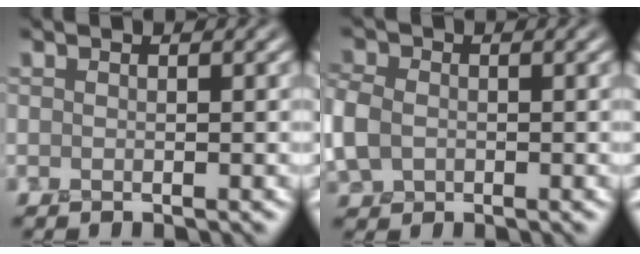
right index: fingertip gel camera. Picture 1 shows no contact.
{"total": 2.9, "force": [-0.1, 2.6, 1.4], "torque": [-0.044, 0.005, -0.008]}